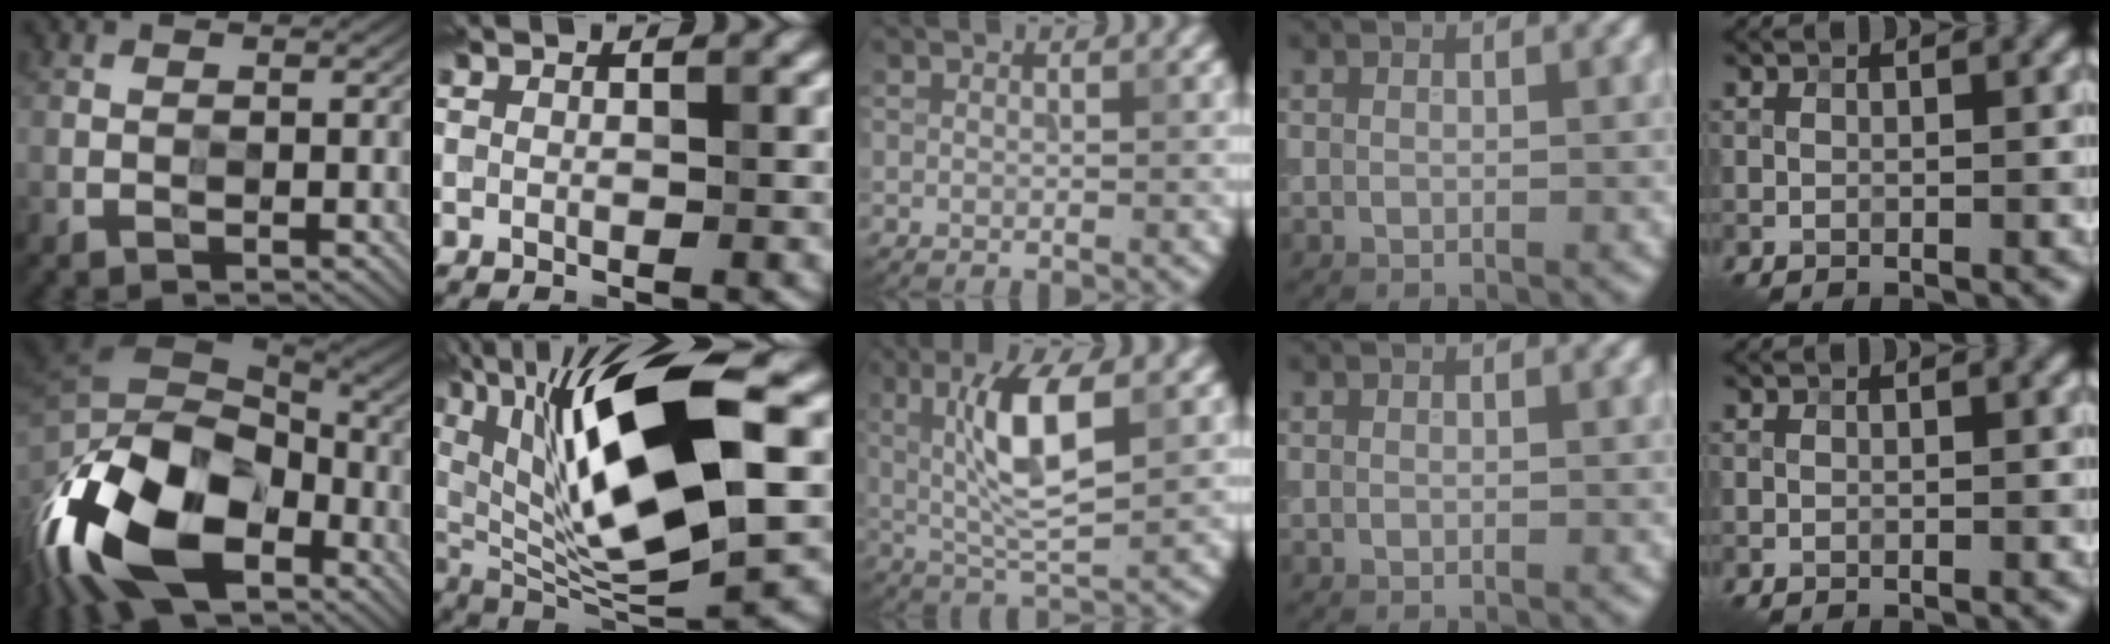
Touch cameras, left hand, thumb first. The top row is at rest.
{"thumb": {"total": 18.2, "force": [-8.1, 11.1, 11.9], "torque": [-0.254, -0.029, -0.134]}, "index": {"total": 14.7, "force": [3.8, 4.7, 13.4], "torque": [-0.245, 0.002, 0.067]}, "middle": {"total": 6.7, "force": [1.4, 1.6, 6.3], "torque": [-0.121, 0.003, 0.028]}}